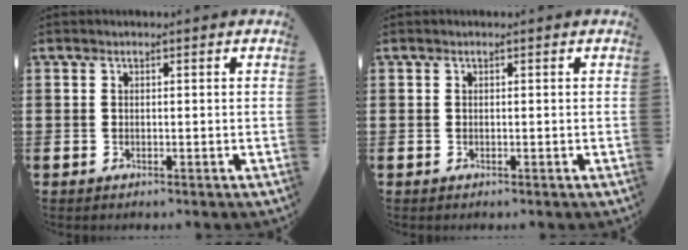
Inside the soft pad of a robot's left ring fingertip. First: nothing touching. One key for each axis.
{"total": 0.0}